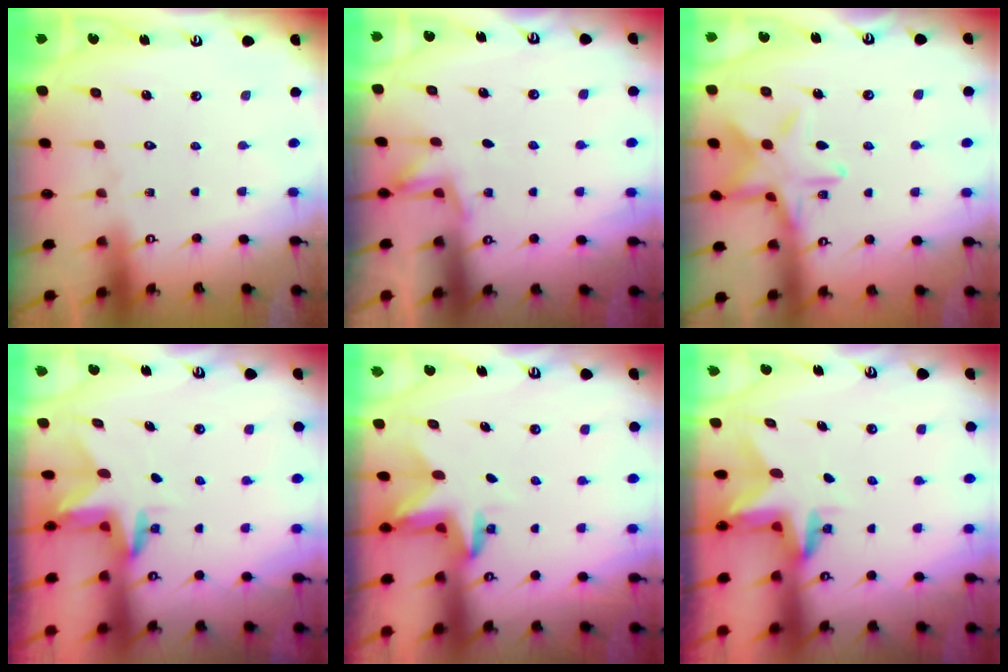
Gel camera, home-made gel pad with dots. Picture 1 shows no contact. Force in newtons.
{"total": 3.7, "press": 3.4, "slide": 1.4}
{"total": 13.6, "press": 13.6, "slide": 0.9}
{"total": 3.1, "press": 3.1, "slide": 0.2}
{"total": 3.6, "press": 3.6, "slide": 0.2}
{"total": 3.1, "press": 3.0, "slide": 0.4}